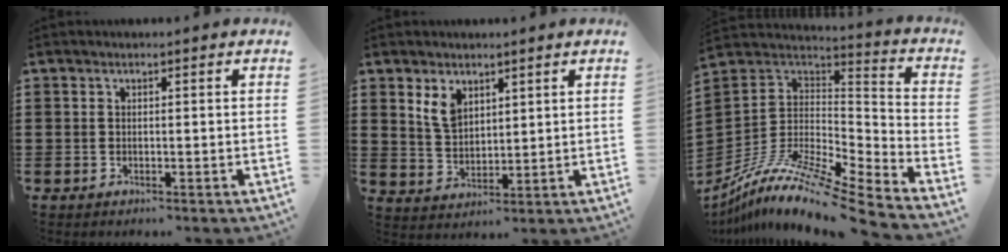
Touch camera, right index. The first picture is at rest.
{"total": 4.5, "force": [2.5, 2.8, 2.5], "torque": [-0.059, 0.009, 0.046]}
{"total": 11.6, "force": [-8.9, 1.3, 7.3], "torque": [-0.146, -0.002, -0.172]}